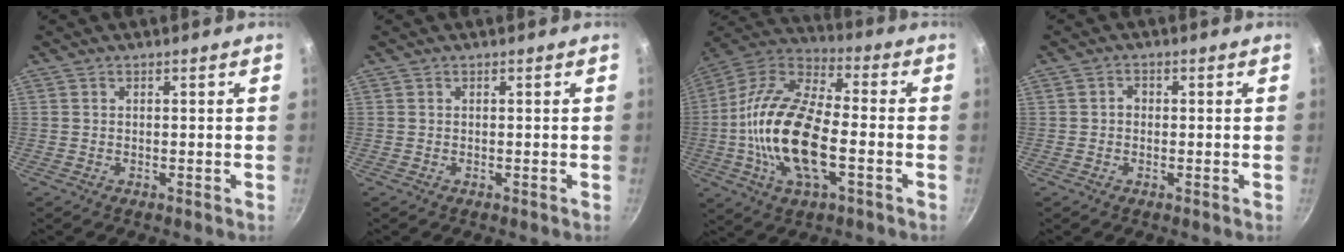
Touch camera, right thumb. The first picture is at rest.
{"total": 0.0}
{"total": 20.9, "force": [-3.9, 9.5, 18.2], "torque": [-0.343, 0.031, -0.090]}
{"total": 1.6, "force": [-0.2, 1.4, 0.8], "torque": [-0.009, 0.008, -0.005]}